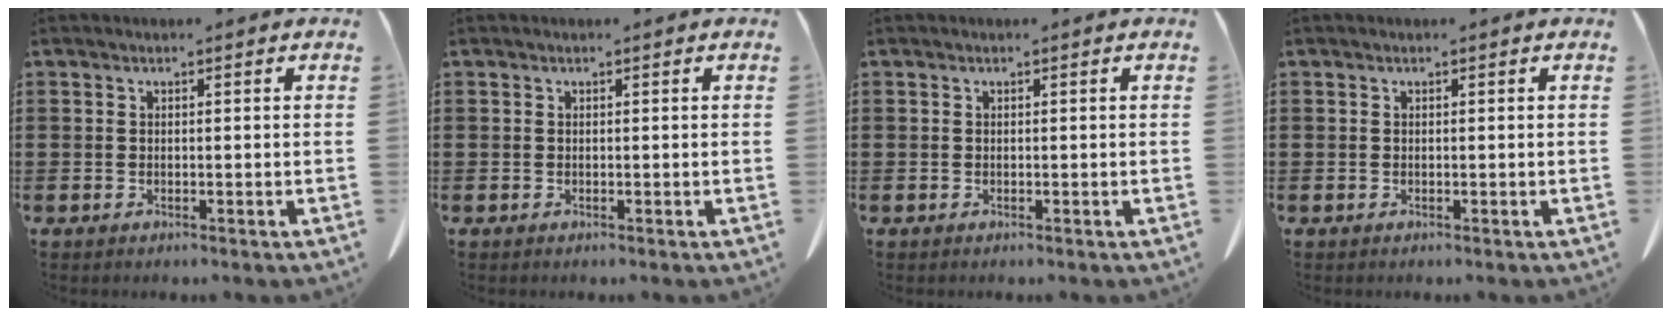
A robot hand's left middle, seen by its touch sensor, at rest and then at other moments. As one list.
[{"total": 0.0}, {"total": 0.0}, {"total": 0.0}]